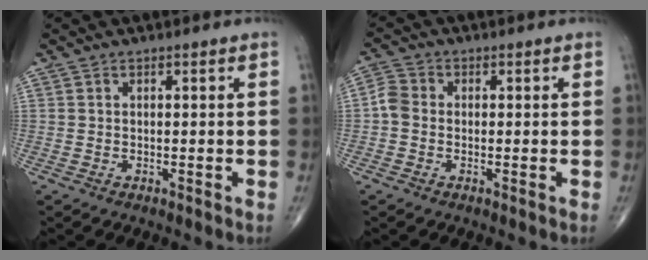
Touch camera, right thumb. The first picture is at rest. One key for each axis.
{"total": 3.3, "fx": -0.6, "fy": 2.7, "fz": 1.8, "tx": -0.033, "ty": 0.008, "tz": -0.021}